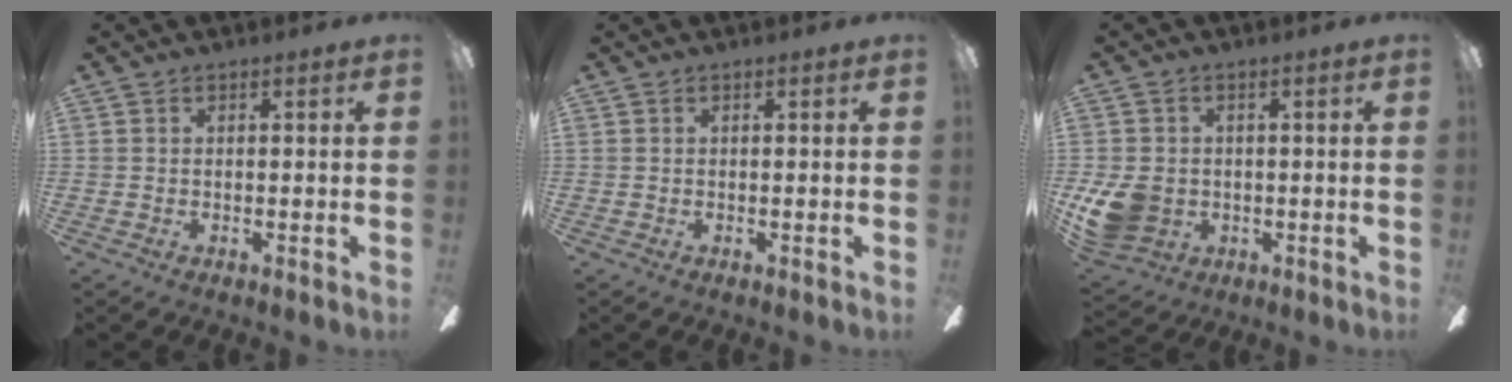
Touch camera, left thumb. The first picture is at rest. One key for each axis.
{"total": 0.0}
{"total": 9.0, "fx": -0.9, "fy": 7.7, "fz": 4.6, "tx": -0.104, "ty": 0.004, "tz": -0.013}